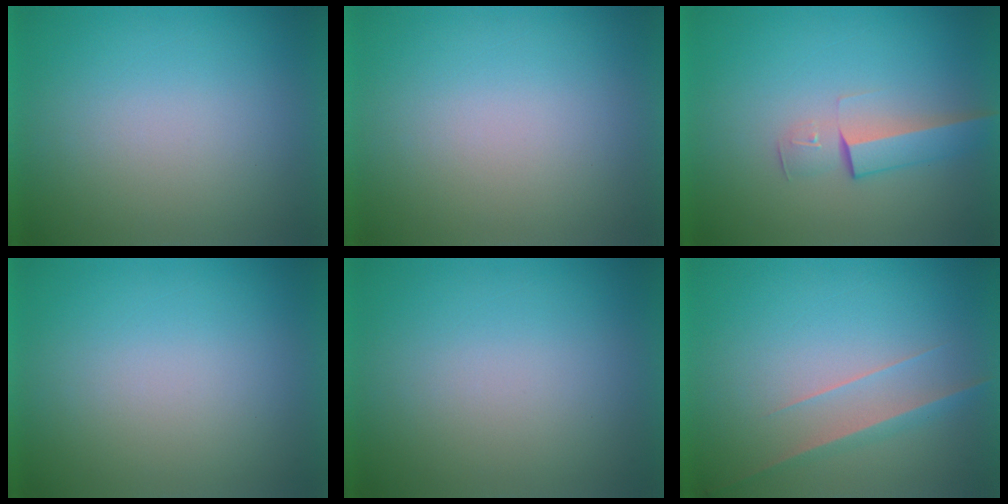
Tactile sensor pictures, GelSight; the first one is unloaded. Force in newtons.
{"total": 0.0}
{"total": 2.9}
{"total": 0.0}
{"total": 1.3}
{"total": 2.8}